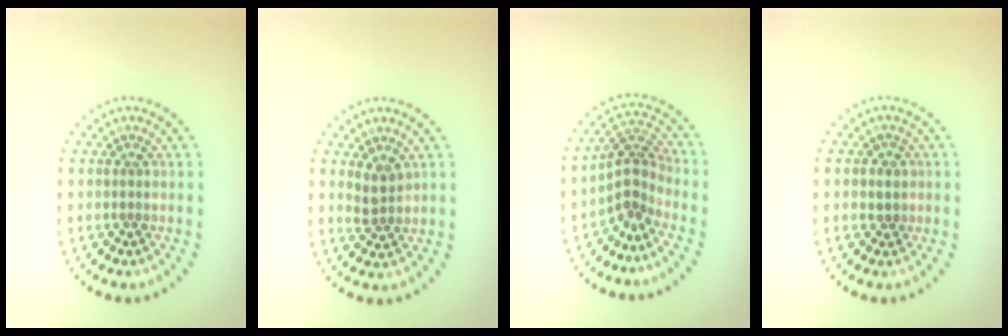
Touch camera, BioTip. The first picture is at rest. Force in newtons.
{"total": 1.8, "press": 1.5, "slide": 1.0}
{"total": 2.7, "press": 1.9, "slide": 2.0}
{"total": 0.9, "press": 0.8, "slide": 0.4}